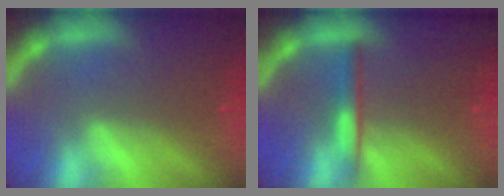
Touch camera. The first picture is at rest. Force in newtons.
{"total": 2.4}